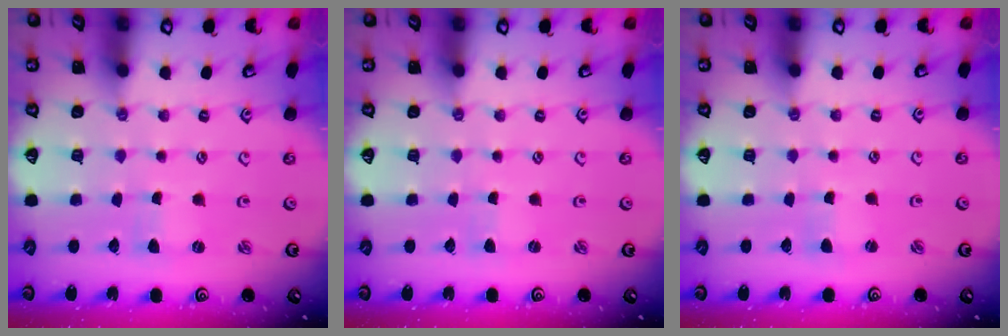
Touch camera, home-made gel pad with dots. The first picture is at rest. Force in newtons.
{"total": 0.0}
{"total": 1.5, "press": 1.4, "slide": 0.3}